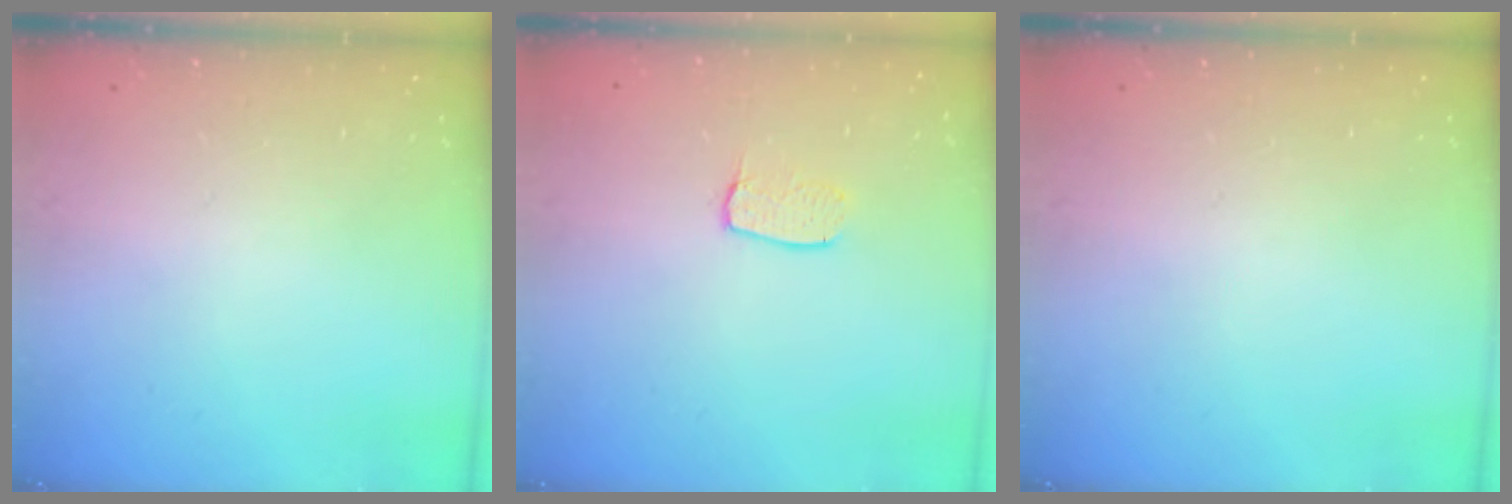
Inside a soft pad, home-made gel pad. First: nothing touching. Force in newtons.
{"total": 6.0, "press": 6.0, "slide": 0.5}
{"total": 0.0}